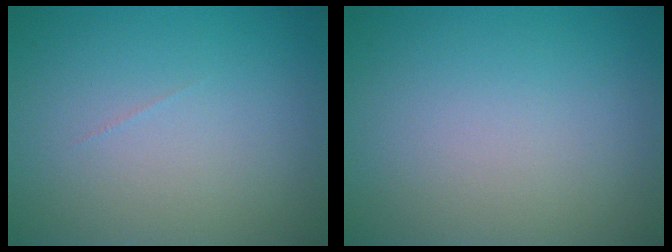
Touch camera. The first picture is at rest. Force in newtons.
{"total": 0.0}